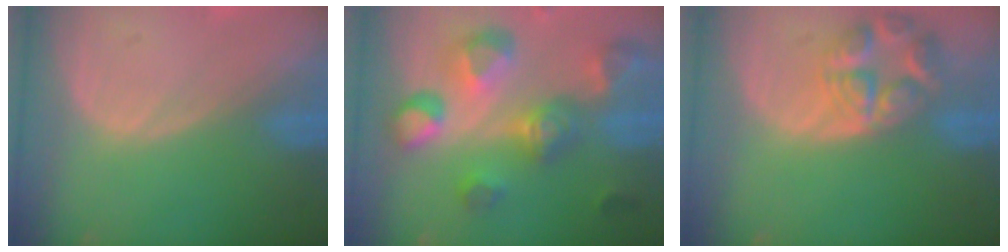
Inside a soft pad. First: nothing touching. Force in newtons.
{"total": 11.2, "press": 10.0, "slide": 5.0}
{"total": 7.8, "press": 7.0, "slide": 3.5}